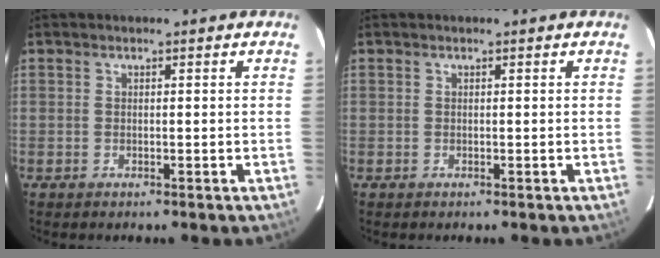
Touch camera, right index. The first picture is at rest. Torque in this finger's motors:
{"motor_torque": [0.00, 0.00, 0.03, 0.01]}